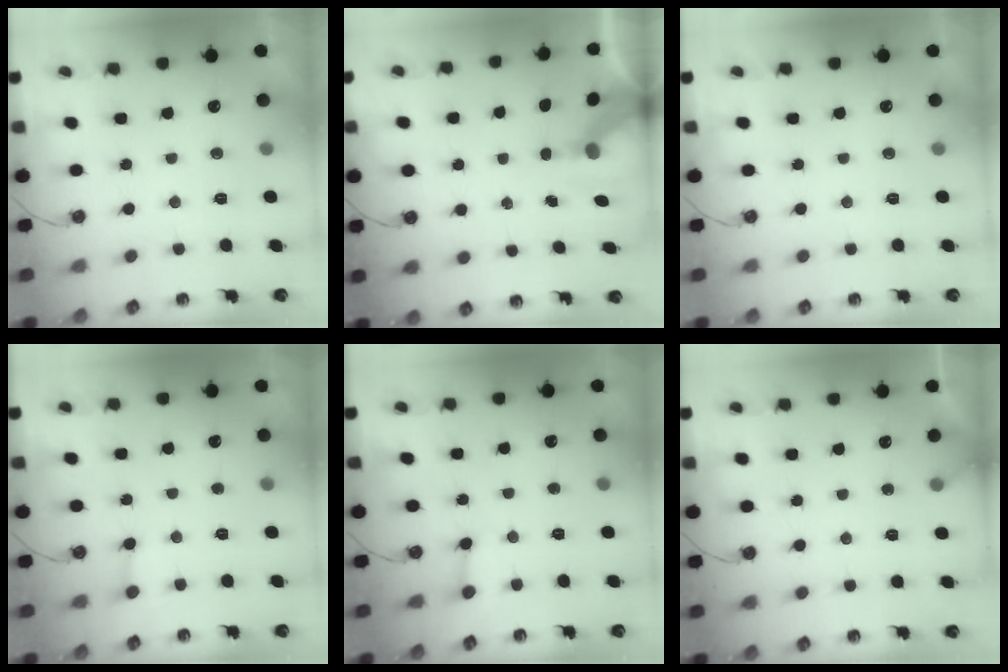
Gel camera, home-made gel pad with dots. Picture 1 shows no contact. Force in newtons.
{"total": 6.8, "press": 6.8, "slide": 0.9}
{"total": 0.0}
{"total": 2.1, "press": 2.1, "slide": 0.2}
{"total": 2.5, "press": 2.5, "slide": 0.4}
{"total": 4.1, "press": 4.0, "slide": 0.4}